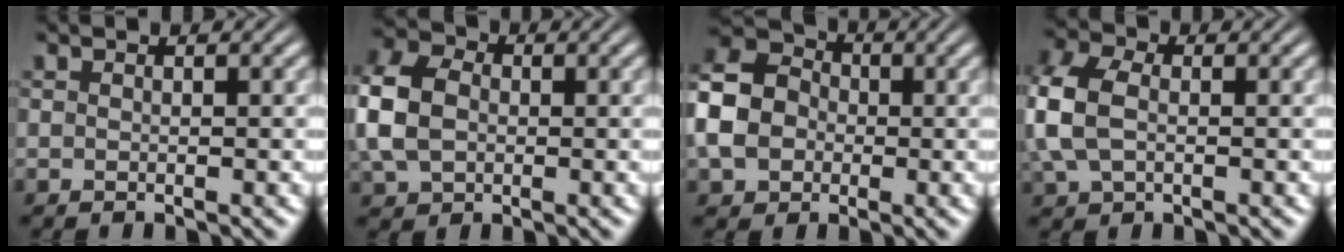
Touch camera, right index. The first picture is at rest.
{"total": 6.5, "force": [0.3, 5.4, 3.7], "torque": [-0.095, -0.003, 0.006]}
{"total": 9.3, "force": [0.1, 8.0, 4.7], "torque": [-0.108, -0.010, -0.001]}
{"total": 6.0, "force": [0.3, 4.7, 3.7], "torque": [-0.115, -0.008, 0.009]}